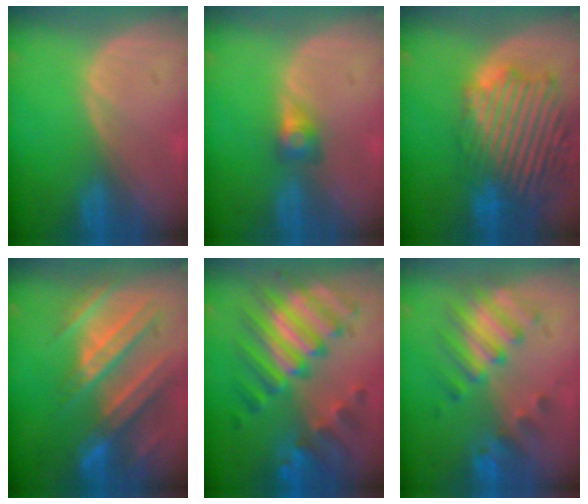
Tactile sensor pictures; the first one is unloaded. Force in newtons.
{"total": 2.8, "press": 2.4, "slide": 1.5}
{"total": 14.1, "press": 12.1, "slide": 7.2}
{"total": 11.1, "press": 9.8, "slide": 5.1}
{"total": 10.9, "press": 10.9, "slide": 0.9}
{"total": 7.2, "press": 7.0, "slide": 1.4}